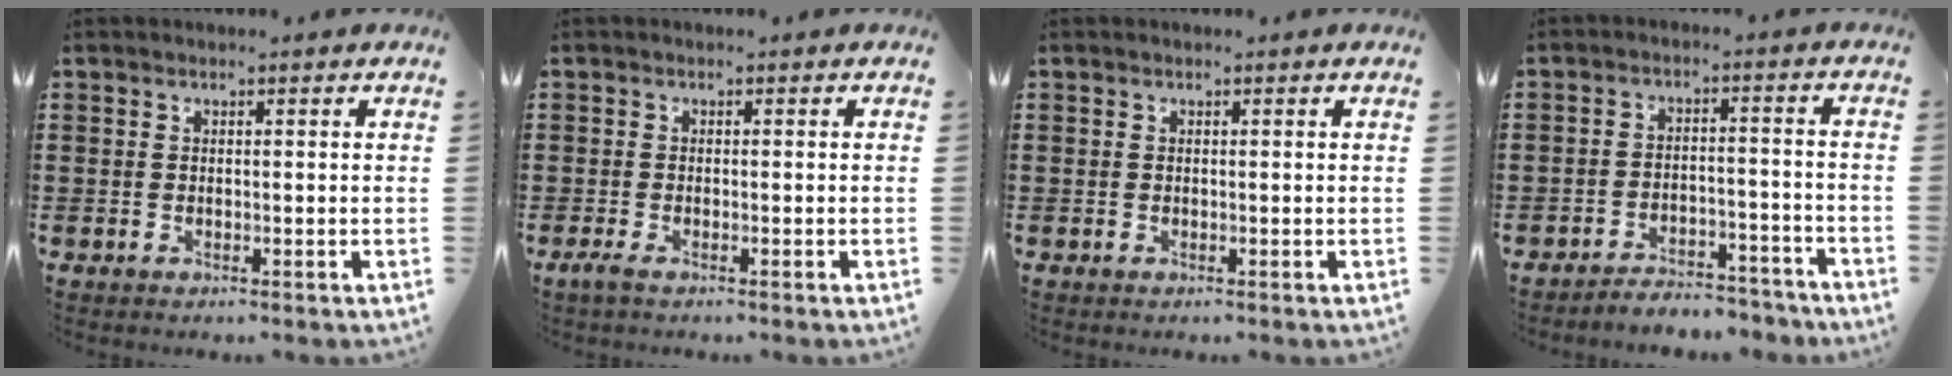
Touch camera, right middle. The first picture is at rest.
{"total": 1.1, "force": [-0.7, 0.4, 0.8], "torque": [-0.023, -0.003, -0.017]}
{"total": 0.0}
{"total": 4.6, "force": [-4.5, 0.5, 0.2], "torque": [-0.007, 0.009, -0.097]}